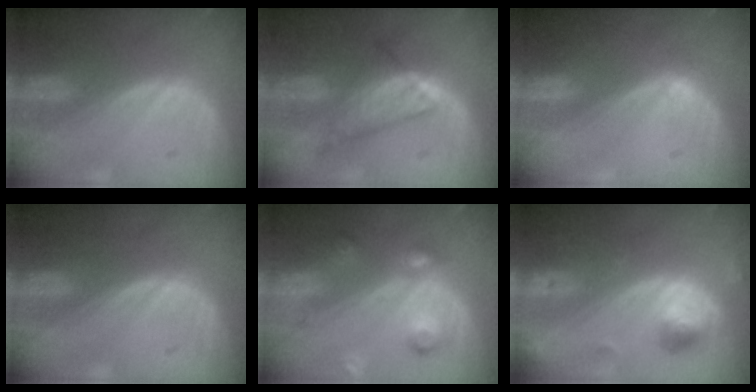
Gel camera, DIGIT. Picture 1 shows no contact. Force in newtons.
{"total": 7.6, "press": 6.4, "slide": 4.1}
{"total": 1.0, "press": 1.0, "slide": 0.1}
{"total": 0.0}
{"total": 5.3, "press": 5.3, "slide": 0.3}
{"total": 4.8, "press": 4.6, "slide": 1.1}